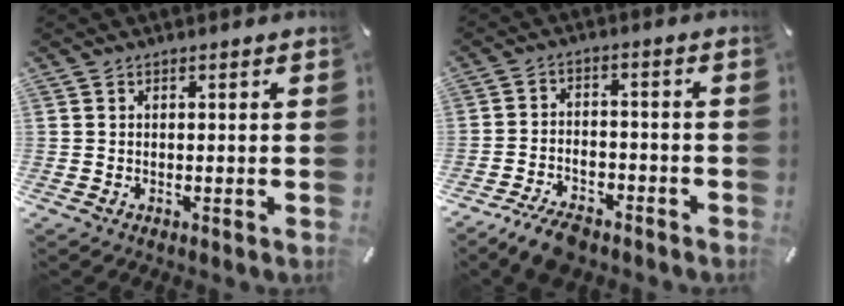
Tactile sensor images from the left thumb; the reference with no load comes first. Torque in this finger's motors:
{"motor_torque": [-0.56, 0.68, 0.08, 0.31, 0.02]}